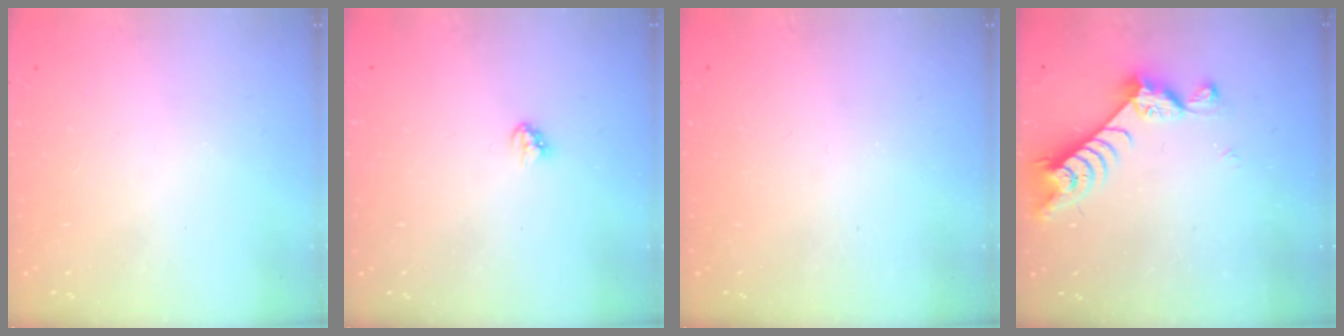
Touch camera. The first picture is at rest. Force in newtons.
{"total": 2.9, "press": 2.9, "slide": 0.2}
{"total": 0.0}
{"total": 7.2, "press": 7.2, "slide": 1.0}